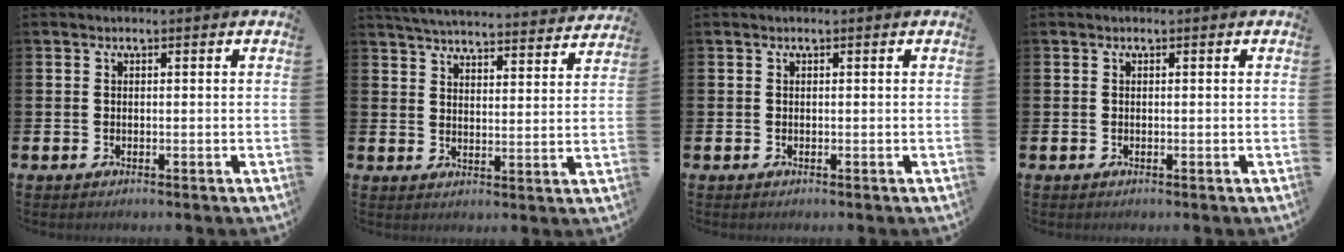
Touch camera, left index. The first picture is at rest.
{"total": 5.2, "force": [5.1, 0.3, 0.5], "torque": [-0.025, -0.043, 0.088]}
{"total": 0.0}
{"total": 0.0}